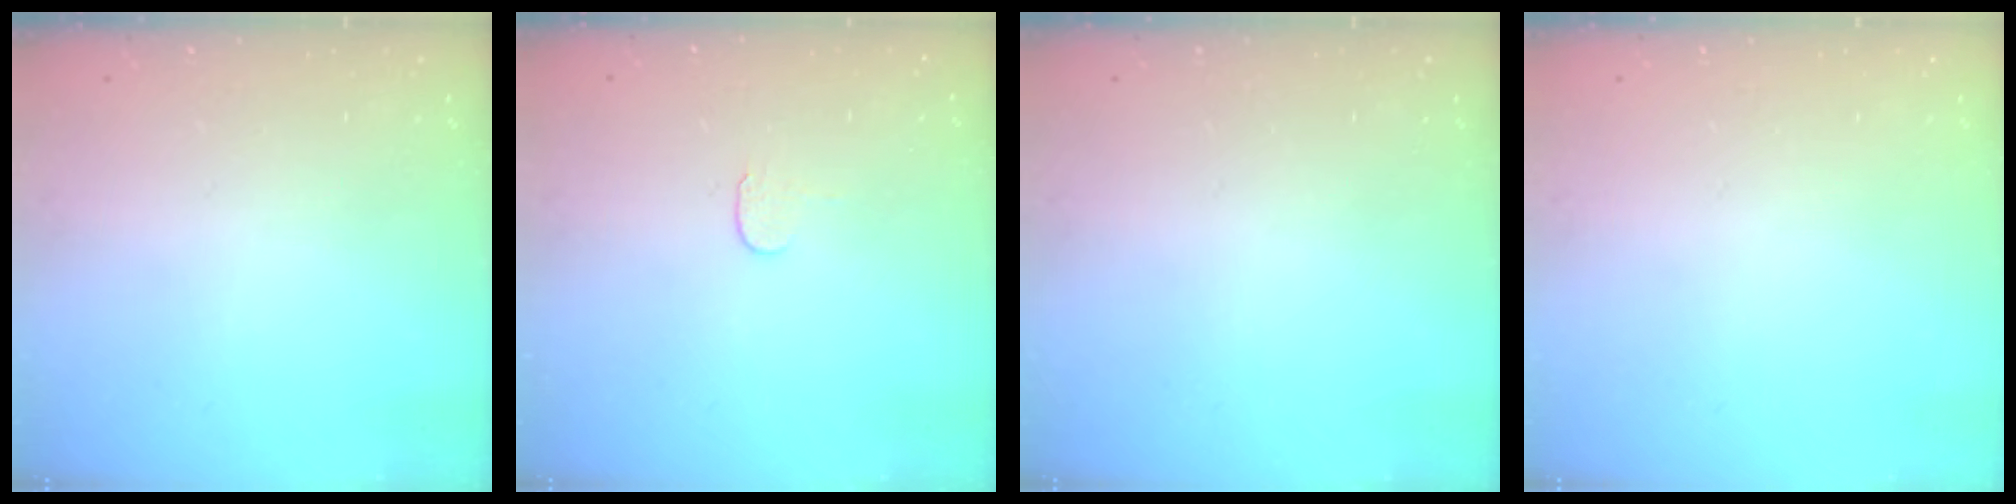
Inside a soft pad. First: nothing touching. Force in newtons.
{"total": 3.9, "press": 3.8, "slide": 0.4}
{"total": 0.0}
{"total": 0.0}